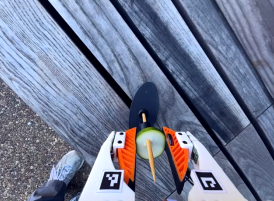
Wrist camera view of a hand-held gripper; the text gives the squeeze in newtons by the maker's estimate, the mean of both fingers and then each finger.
{"total": 11.4, "left": 11.5, "right": 11.4}